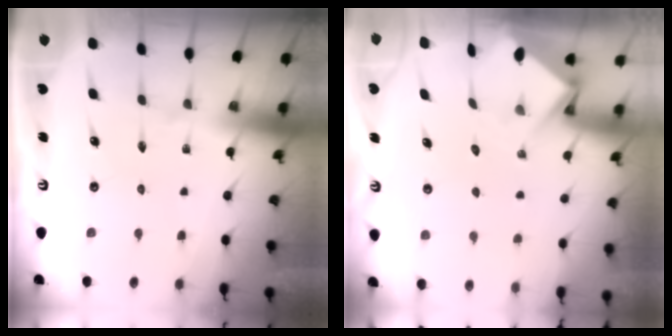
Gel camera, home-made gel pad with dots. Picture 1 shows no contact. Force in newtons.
{"total": 4.2, "press": 4.2, "slide": 0.4}